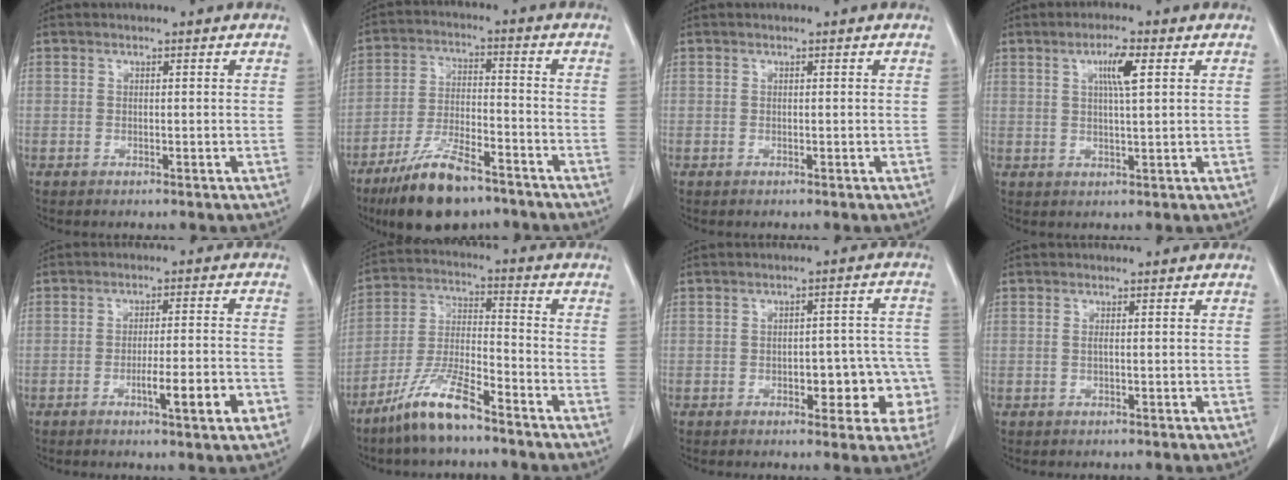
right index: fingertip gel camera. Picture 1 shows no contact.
{"total": 12.5, "force": [-8.9, 3.5, 8.0], "torque": [-0.153, -0.017, -0.159]}
{"total": 0.0}
{"total": 4.6, "force": [1.7, 0.3, 4.3], "torque": [-0.076, 0.000, 0.029]}
{"total": 7.5, "force": [-3.2, 0.4, 6.8], "torque": [-0.099, -0.003, -0.045]}
{"total": 10.5, "force": [-7.7, 1.6, 7.0], "torque": [-0.149, -0.016, -0.152]}
{"total": 9.0, "force": [-2.7, 4.1, 7.5], "torque": [-0.066, 0.036, -0.029]}
{"total": 0.7, "force": [0.0, 0.0, 0.7], "torque": [-0.014, 0.000, 0.000]}